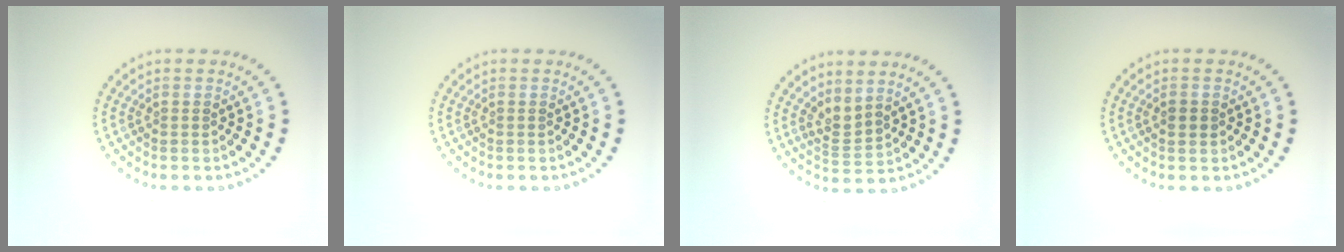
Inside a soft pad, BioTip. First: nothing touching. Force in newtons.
{"total": 0.0}
{"total": 2.2, "press": 1.5, "slide": 1.6}
{"total": 1.0, "press": 1.0, "slide": 0.1}